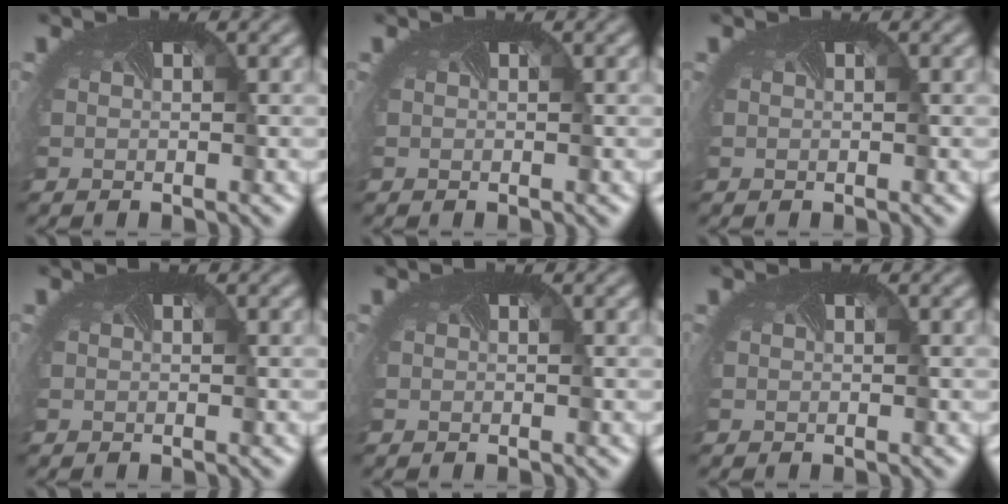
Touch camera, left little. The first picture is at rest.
{"total": 0.0}
{"total": 0.0}
{"total": 0.0}
{"total": 0.0}
{"total": 0.0}